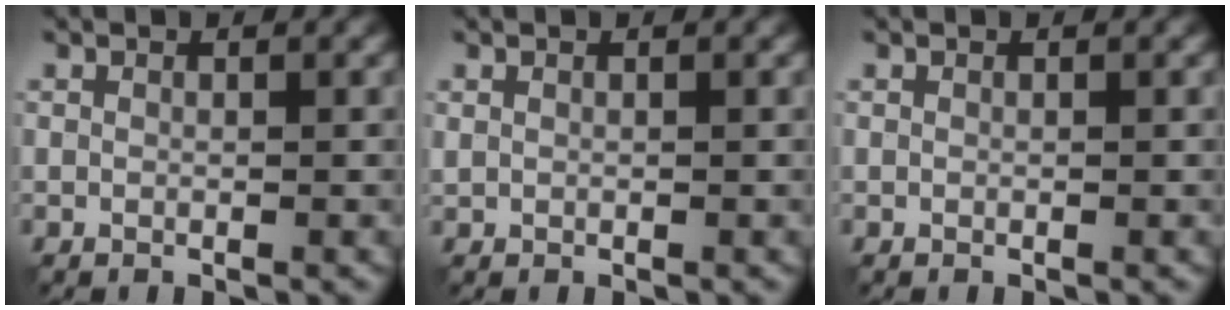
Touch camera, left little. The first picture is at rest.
{"total": 0.0}
{"total": 0.0}